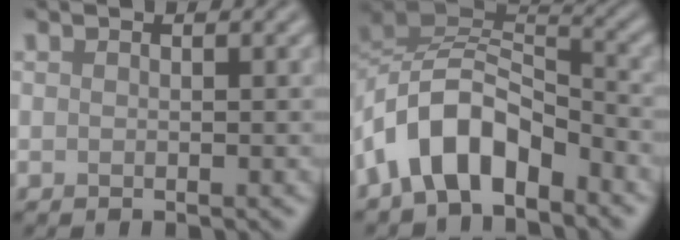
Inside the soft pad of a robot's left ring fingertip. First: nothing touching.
{"total": 7.5, "force": [-4.5, 3.9, 4.5], "torque": [-0.065, 0.007, -0.091]}